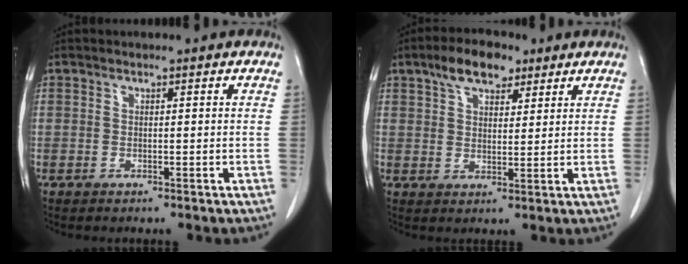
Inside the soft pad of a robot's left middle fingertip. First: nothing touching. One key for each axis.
{"total": 7.1, "fx": 4.6, "fy": 3.4, "fz": 4.3, "tx": -0.075, "ty": 0.018, "tz": 0.080}